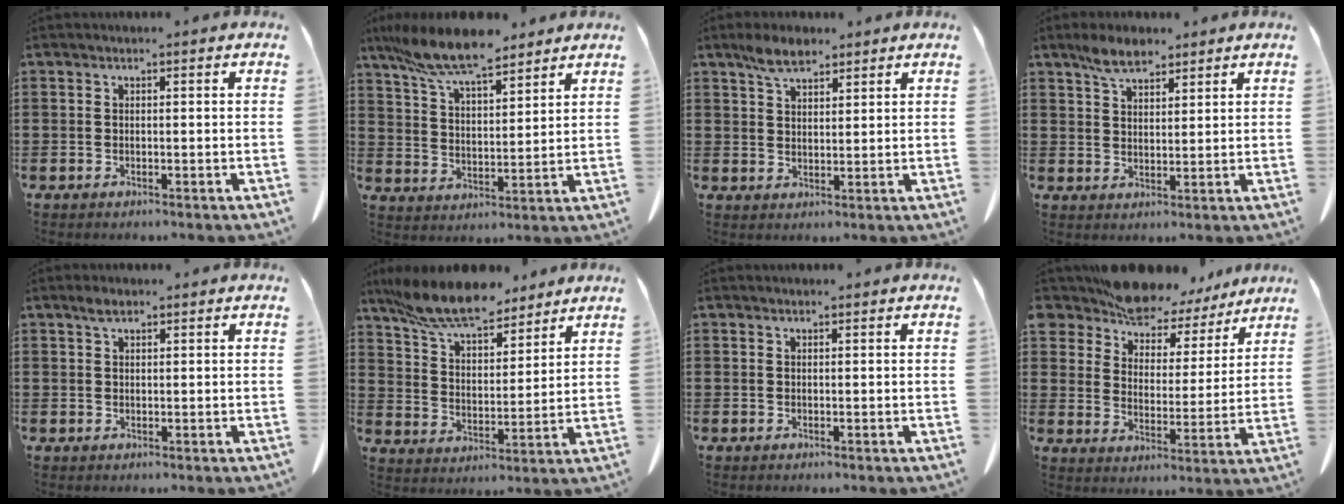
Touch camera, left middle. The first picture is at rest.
{"total": 10.3, "force": [8.6, 1.9, 5.3], "torque": [-0.129, -0.027, 0.159]}
{"total": 4.5, "force": [3.4, 2.0, 2.2], "torque": [-0.053, 0.005, 0.065]}
{"total": 4.9, "force": [3.8, 2.2, 2.2], "torque": [-0.047, 0.000, 0.070]}
{"total": 1.6, "force": [1.0, 0.8, 0.9], "torque": [-0.022, 0.002, 0.020]}
{"total": 10.7, "force": [9.3, 2.3, 4.7], "torque": [-0.126, -0.036, 0.174]}
{"total": 0.0}
{"total": 8.6, "force": [8.0, 2.7, 1.4], "torque": [-0.072, -0.048, 0.148]}